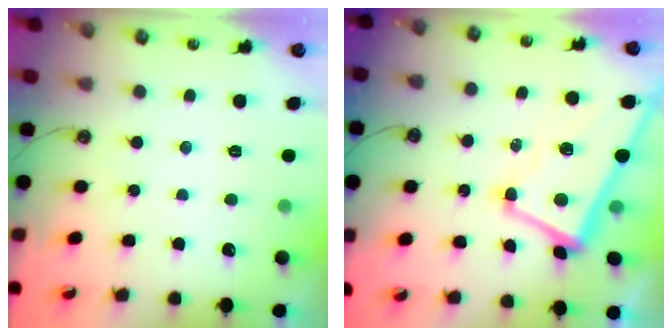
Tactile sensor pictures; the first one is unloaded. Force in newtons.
{"total": 1.4, "press": 1.1, "slide": 0.9}